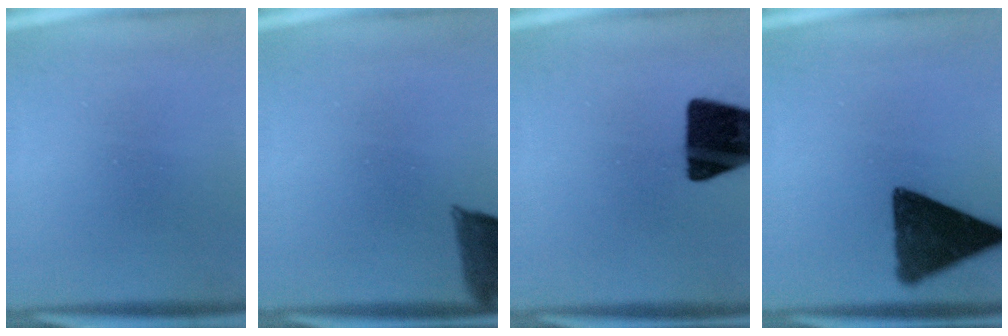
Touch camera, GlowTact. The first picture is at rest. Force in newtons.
{"total": 9.9}
{"total": 18.0}
{"total": 13.2}